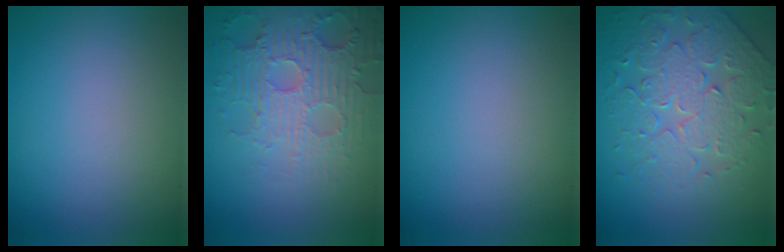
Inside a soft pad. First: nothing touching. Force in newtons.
{"total": 4.4, "press": 4.4, "slide": 0.5}
{"total": 0.0}
{"total": 4.6, "press": 4.6, "slide": 0.5}